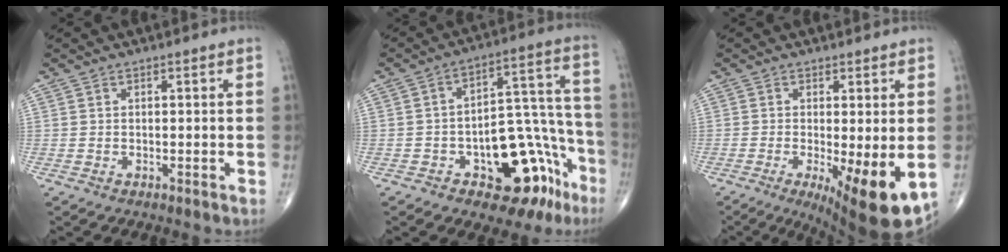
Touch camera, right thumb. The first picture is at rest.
{"total": 19.3, "force": [-9.3, 9.8, 13.8], "torque": [-0.118, 0.091, -0.117]}
{"total": 11.8, "force": [-3.0, 3.1, 10.9], "torque": [-0.162, -0.025, -0.036]}